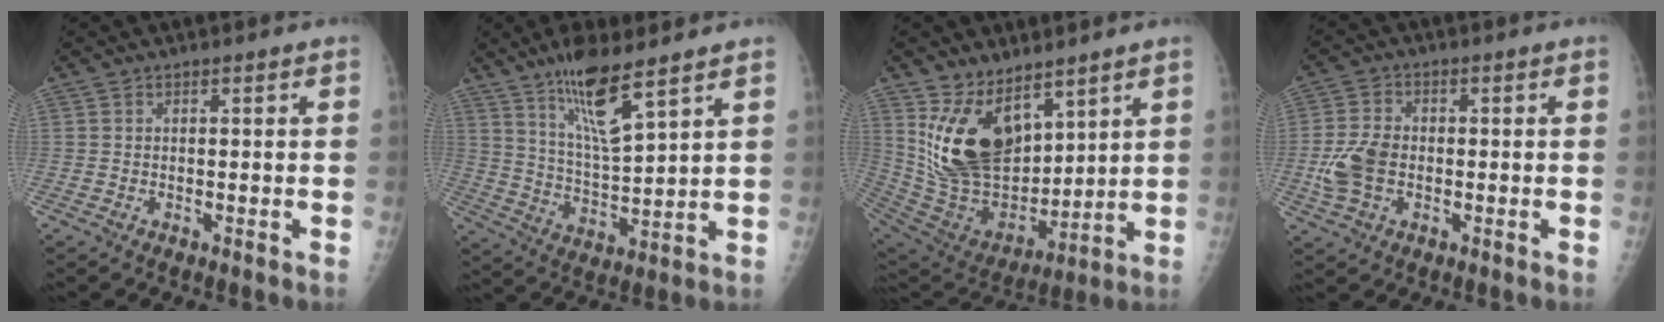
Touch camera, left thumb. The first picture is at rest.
{"total": 11.8, "force": [7.8, 2.2, 8.5], "torque": [-0.154, -0.050, 0.155]}
{"total": 18.6, "force": [9.3, 10.7, 12.0], "torque": [-0.173, -0.068, 0.201]}
{"total": 7.5, "force": [-1.3, 5.2, 5.3], "torque": [-0.105, 0.010, -0.025]}